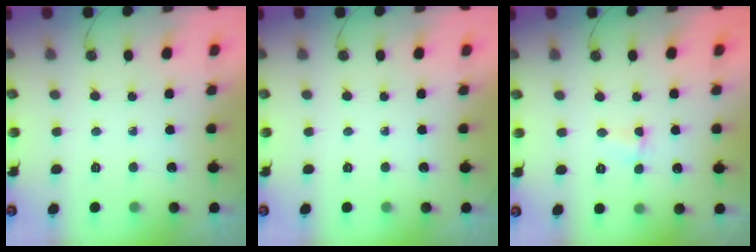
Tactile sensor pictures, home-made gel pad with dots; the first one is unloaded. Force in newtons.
{"total": 0.0}
{"total": 2.0, "press": 1.9, "slide": 0.5}